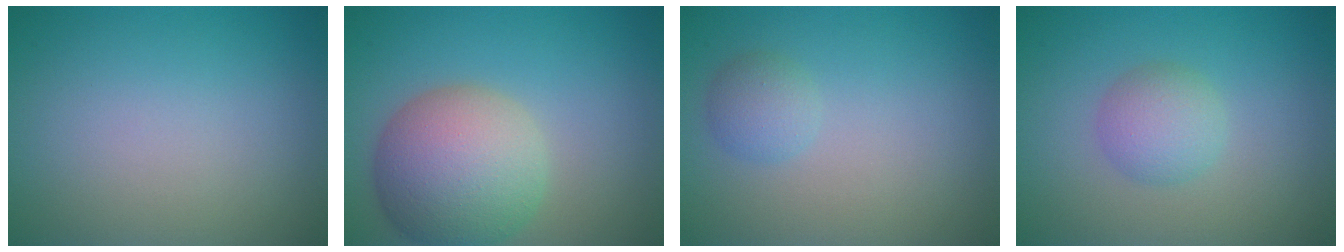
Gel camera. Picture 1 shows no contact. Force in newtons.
{"total": 8.4, "press": 8.4, "slide": 0.4}
{"total": 1.7, "press": 1.7, "slide": 0.1}
{"total": 2.7, "press": 2.7, "slide": 0.0}